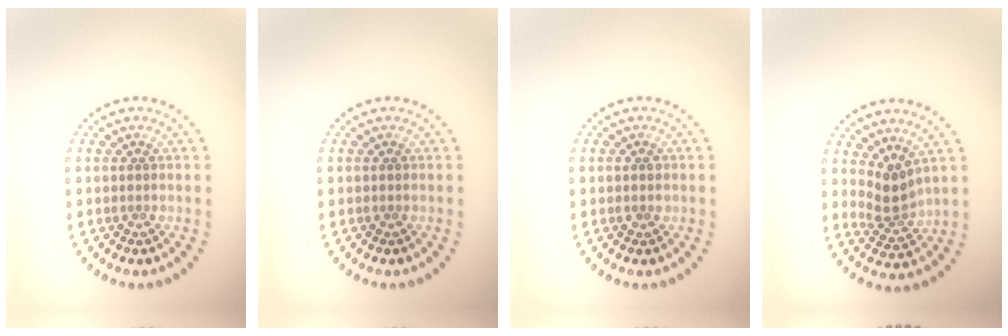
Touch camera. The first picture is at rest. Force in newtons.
{"total": 0.0}
{"total": 1.1, "press": 1.1, "slide": 0.2}
{"total": 2.7, "press": 1.9, "slide": 1.9}